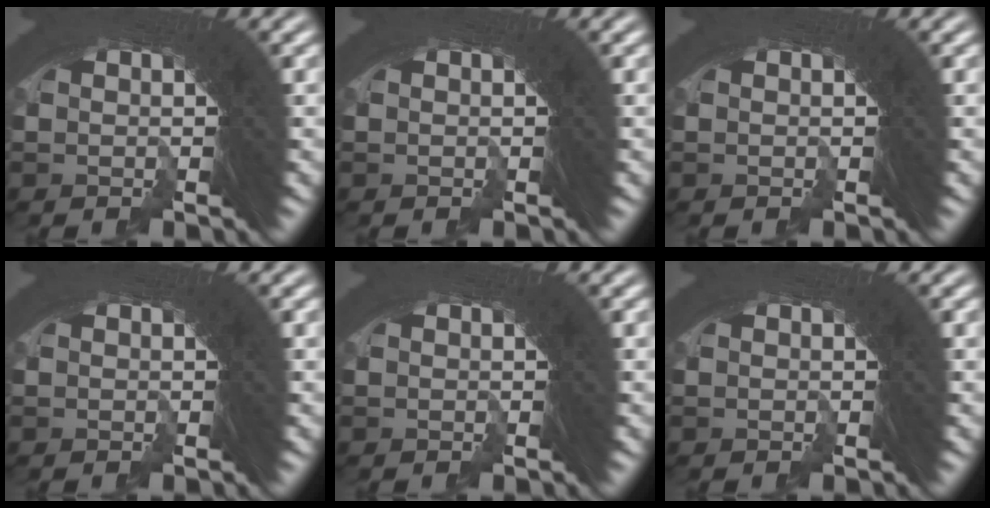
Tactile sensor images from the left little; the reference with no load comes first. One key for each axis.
{"total": 0.0}
{"total": 0.0}
{"total": 0.0}
{"total": 0.0}
{"total": 0.0}